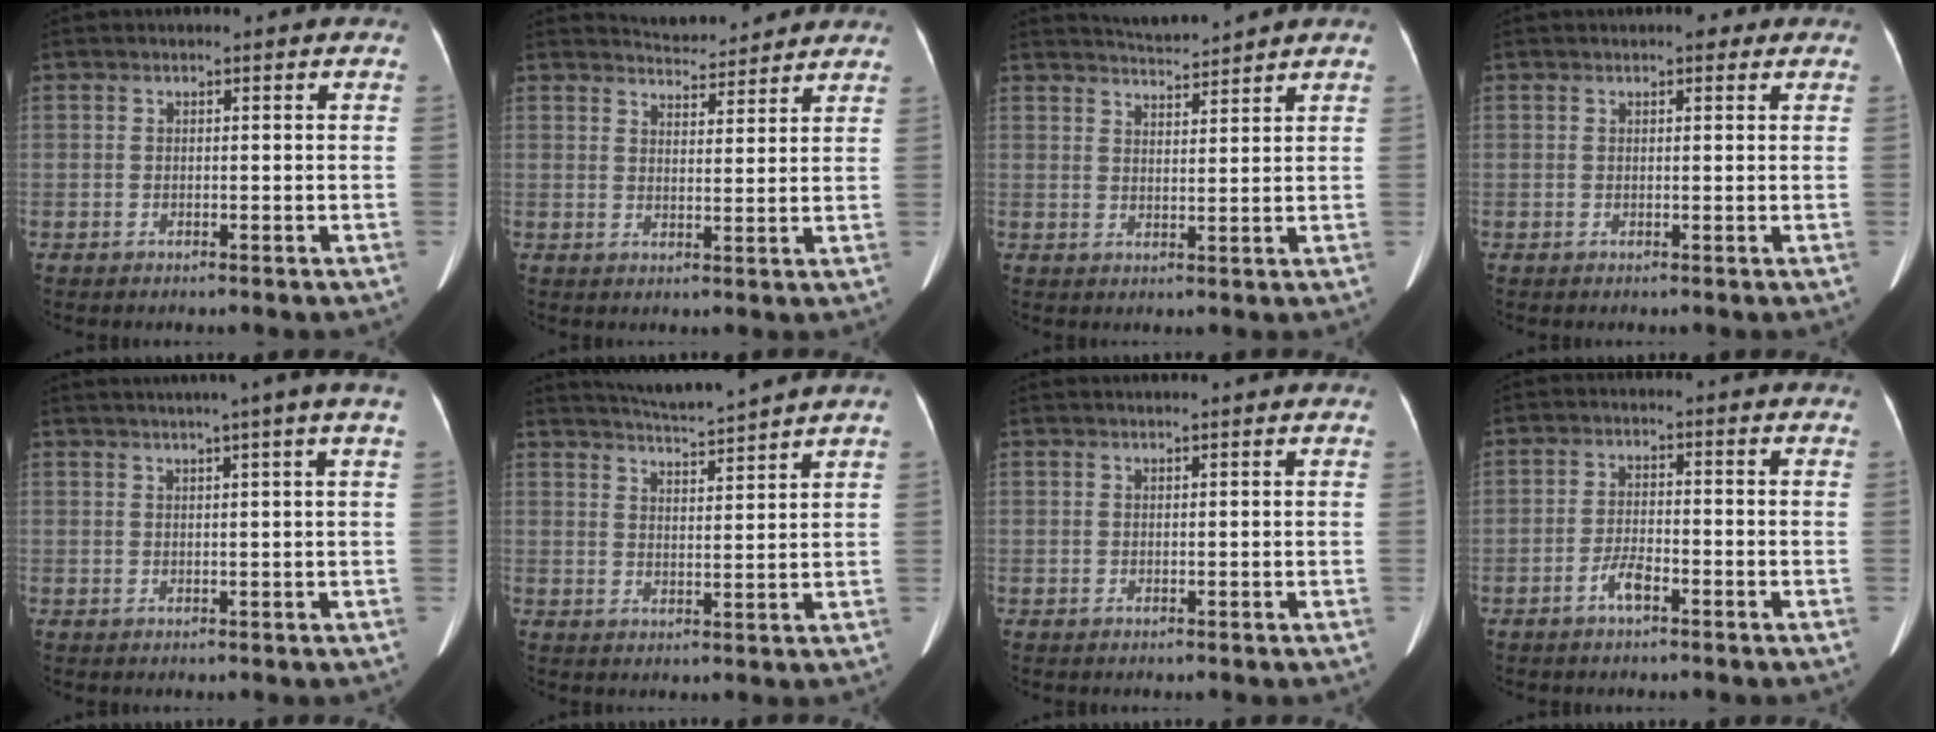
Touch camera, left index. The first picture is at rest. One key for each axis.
{"total": 6.6, "fx": 6.4, "fy": 1.1, "fz": 0.6, "tx": -0.012, "ty": 0.012, "tz": 0.085}
{"total": 4.0, "fx": 3.8, "fy": -1.1, "fz": 0.0, "tx": -0.006, "ty": -0.001, "tz": 0.070}
{"total": 1.7, "fx": 1.1, "fy": 1.0, "fz": 0.9, "tx": -0.008, "ty": 0.007, "tz": 0.010}
{"total": 6.3, "fx": 4.4, "fy": -1.8, "fz": 4.2, "tx": -0.052, "ty": 0.018, "tz": 0.055}
{"total": 7.2, "fx": 6.8, "fy": -1.5, "fz": 1.9, "tx": -0.042, "ty": -0.002, "tz": 0.115}
{"total": 1.1, "fx": 1.0, "fy": -0.3, "fz": 0.5, "tx": -0.012, "ty": 0.015, "tz": 0.026}
{"total": 3.2, "fx": -2.0, "fy": 0.8, "fz": 2.3, "tx": -0.047, "ty": 0.001, "tz": -0.039}